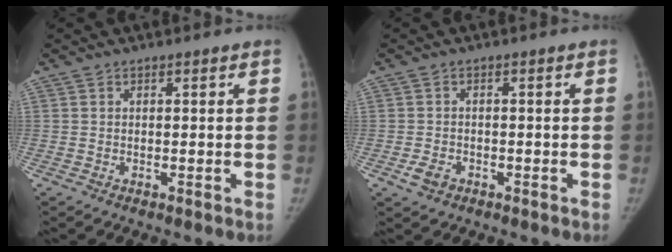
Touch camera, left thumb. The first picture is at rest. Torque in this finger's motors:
{"motor_torque": [-0.08, 0.07, 0.29, -0.21, 0.10]}